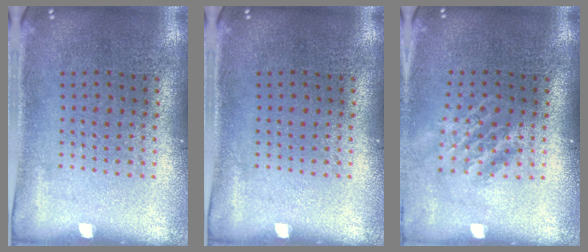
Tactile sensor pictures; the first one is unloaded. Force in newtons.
{"total": 0.0}
{"total": 1.5, "press": 1.1, "slide": 1.1}